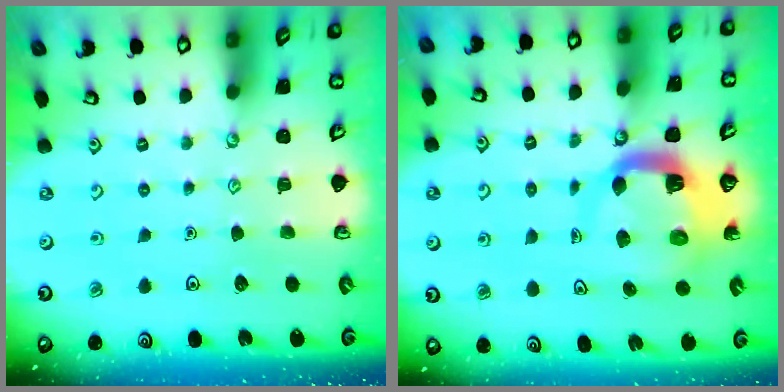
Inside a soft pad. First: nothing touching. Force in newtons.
{"total": 8.0, "press": 7.9, "slide": 1.0}